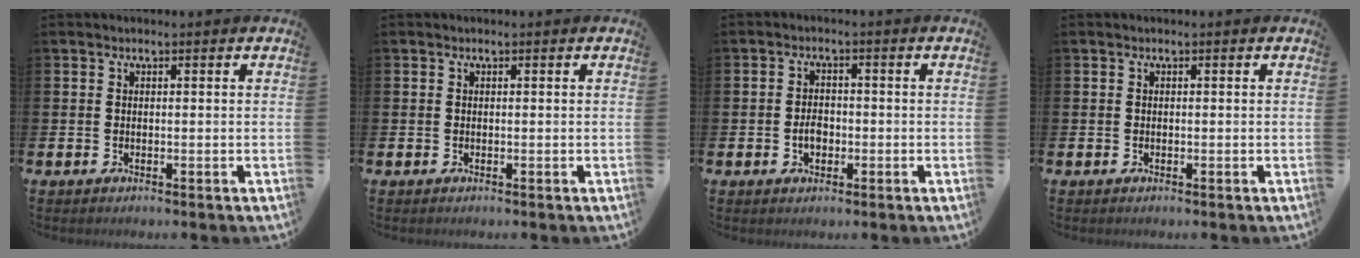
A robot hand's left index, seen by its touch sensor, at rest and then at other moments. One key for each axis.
{"total": 0.0}
{"total": 2.6, "fx": -0.7, "fy": 1.8, "fz": 1.7, "tx": -0.025, "ty": 0.001, "tz": -0.017}
{"total": 0.0}